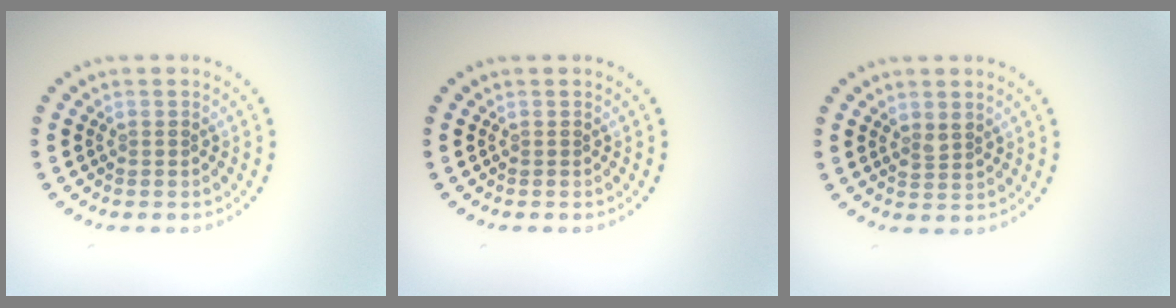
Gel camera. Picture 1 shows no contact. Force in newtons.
{"total": 0.0}
{"total": 1.2, "press": 1.1, "slide": 0.5}